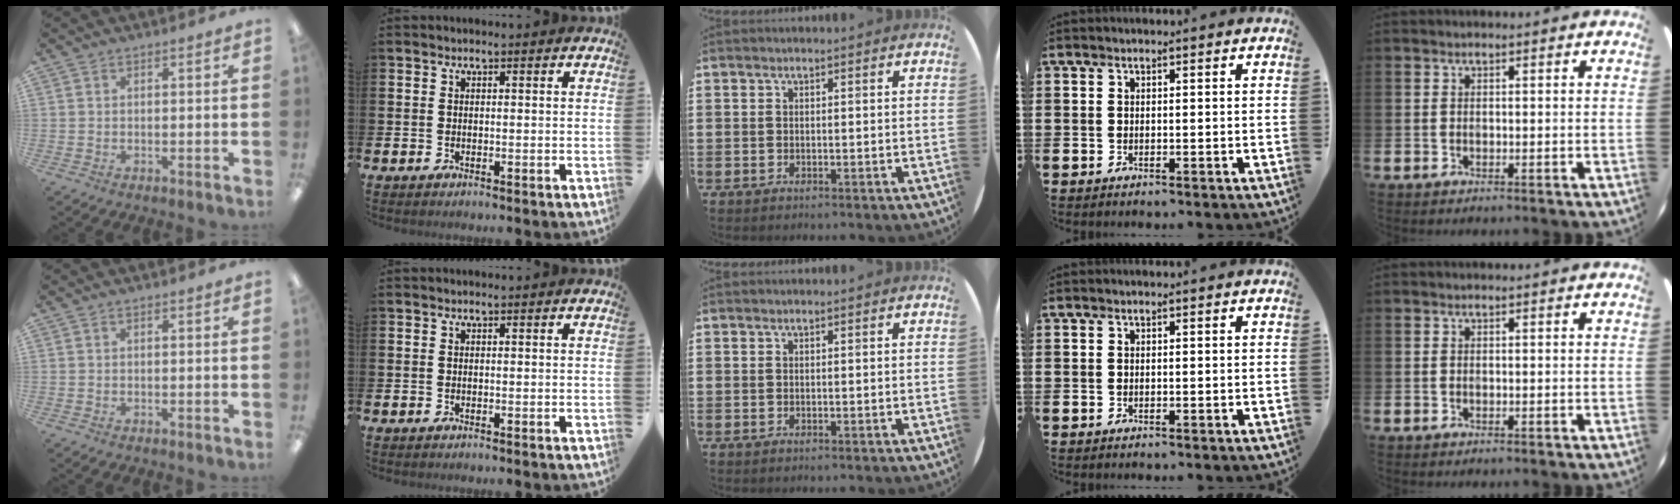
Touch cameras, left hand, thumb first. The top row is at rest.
{}